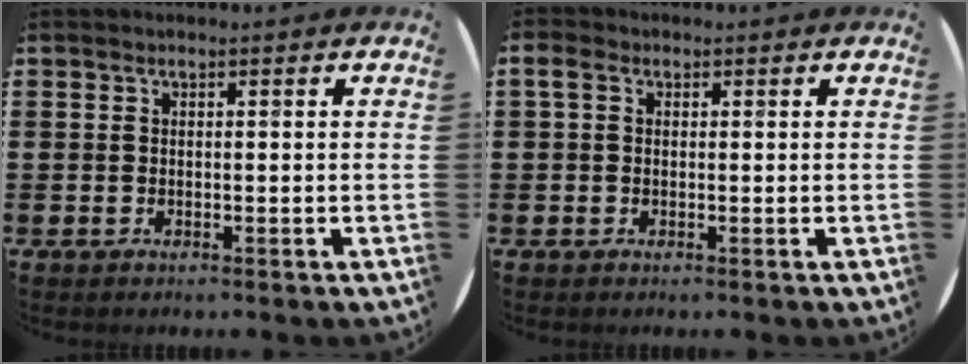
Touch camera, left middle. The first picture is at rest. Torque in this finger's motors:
{"motor_torque": [0.20, -0.32, 0.02, 0.00]}